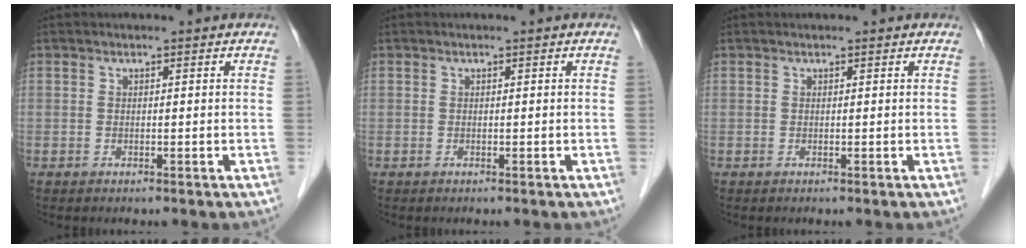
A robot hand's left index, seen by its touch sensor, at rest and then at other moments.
{"total": 0.0}
{"total": 0.6, "force": [0.5, 0.2, 0.3], "torque": [-0.009, 0.012, 0.006]}